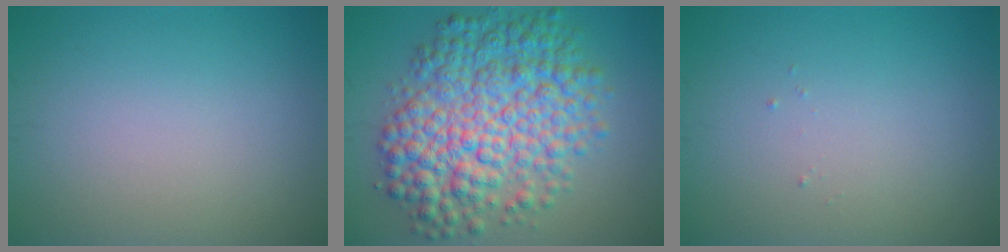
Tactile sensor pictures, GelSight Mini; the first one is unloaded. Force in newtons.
{"total": 10.0, "press": 10.0, "slide": 0.1}
{"total": 0.0}